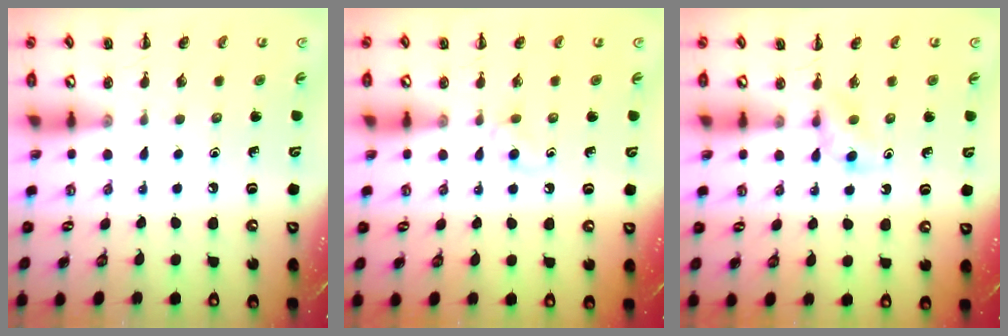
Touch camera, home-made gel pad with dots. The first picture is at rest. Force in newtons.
{"total": 2.6, "press": 2.3, "slide": 1.2}
{"total": 2.7, "press": 2.4, "slide": 1.1}